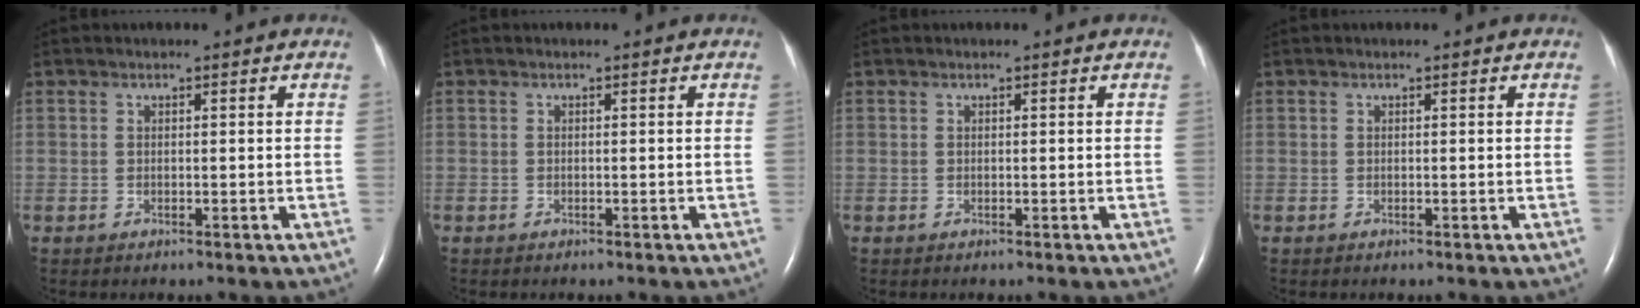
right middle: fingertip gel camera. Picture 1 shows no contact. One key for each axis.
{"total": 0.0}
{"total": 0.0}
{"total": 0.0}